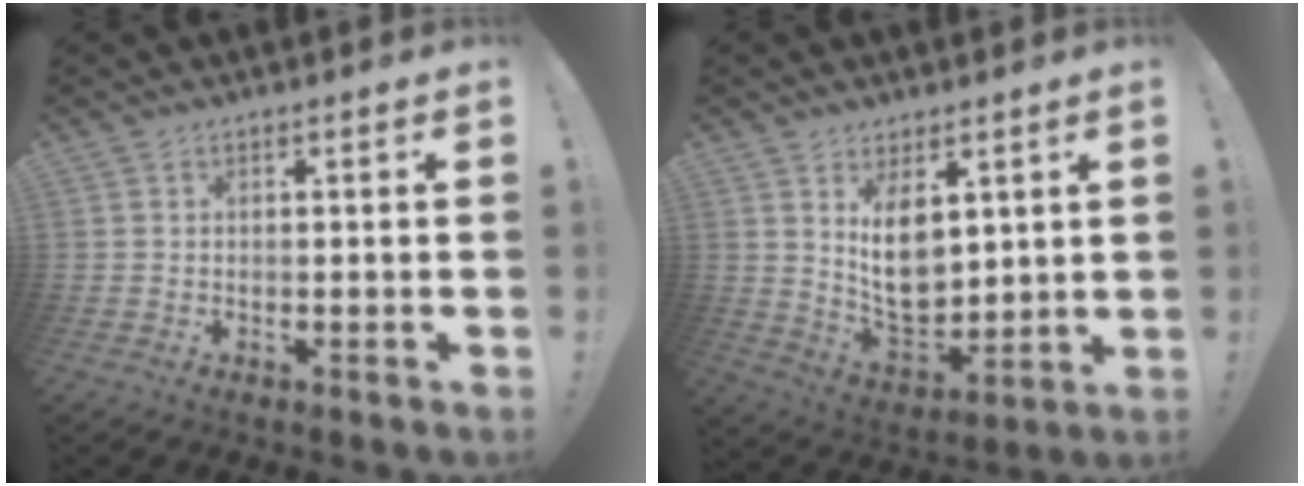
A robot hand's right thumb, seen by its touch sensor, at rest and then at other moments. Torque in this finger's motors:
{"motor_torque": [-0.43, 0.79, 0.50, -0.11, 0.32]}